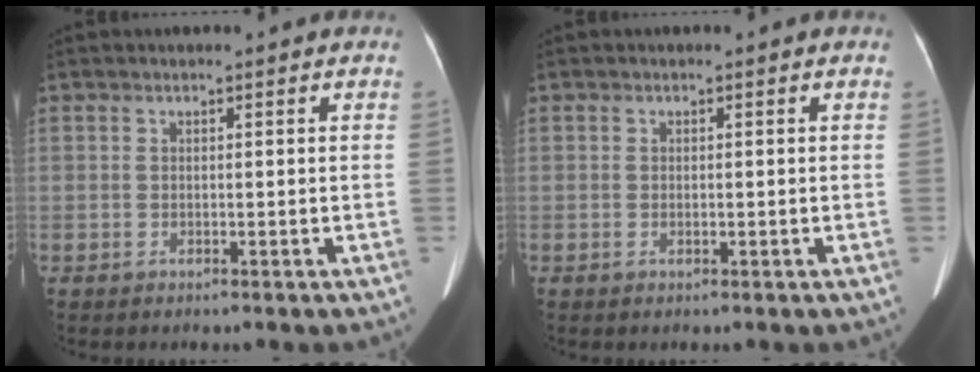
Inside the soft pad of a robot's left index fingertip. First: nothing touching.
{"total": 0.6, "force": [-0.2, 0.3, 0.5], "torque": [-0.011, -0.001, -0.004]}